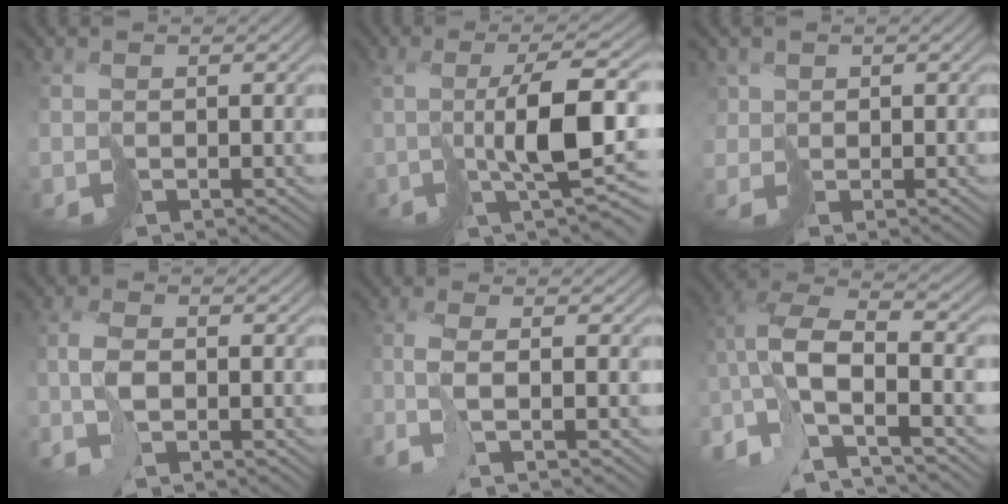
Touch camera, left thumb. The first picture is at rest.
{"total": 8.8, "force": [0.2, 1.5, 8.7], "torque": [-0.134, 0.000, 0.011]}
{"total": 2.2, "force": [0.6, 2.1, 0.2], "torque": [-0.015, 0.002, 0.001]}
{"total": 3.6, "force": [-1.6, 1.3, 3.0], "torque": [-0.064, 0.006, -0.043]}
{"total": 3.9, "force": [-1.6, 0.0, 3.6], "torque": [-0.068, 0.004, -0.045]}
{"total": 12.5, "force": [-5.6, 5.0, 10.0], "torque": [-0.238, -0.004, -0.095]}